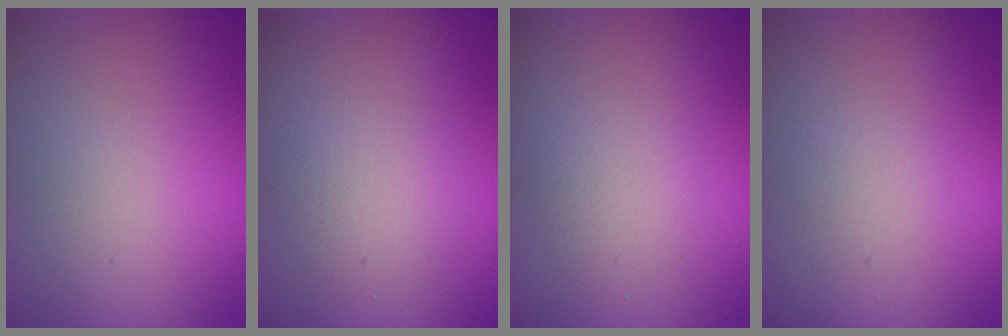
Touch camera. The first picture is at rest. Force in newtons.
{"total": 2.3, "press": 2.3, "slide": 0.2}
{"total": 1.7, "press": 1.7, "slide": 0.2}
{"total": 0.8, "press": 0.8, "slide": 0.1}